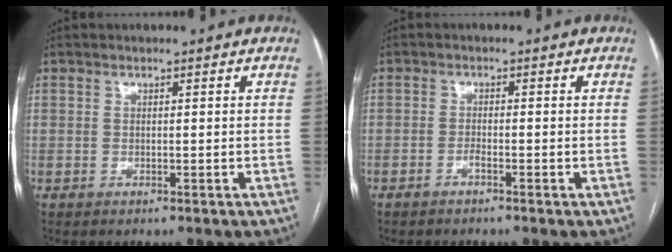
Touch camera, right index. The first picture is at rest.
{"total": 1.1, "force": [-0.8, 0.0, 0.7], "torque": [-0.012, 0.002, -0.017]}